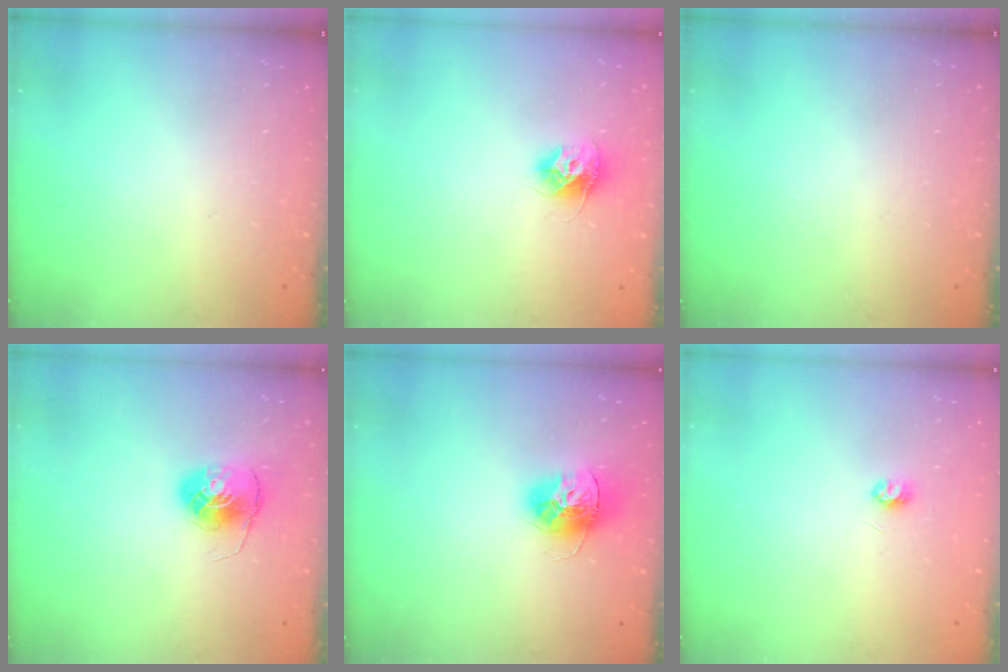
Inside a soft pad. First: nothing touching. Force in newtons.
{"total": 9.5, "press": 9.5, "slide": 0.2}
{"total": 0.0}
{"total": 6.8, "press": 6.8, "slide": 0.3}
{"total": 13.5, "press": 13.5, "slide": 1.0}
{"total": 3.2, "press": 3.2, "slide": 0.3}